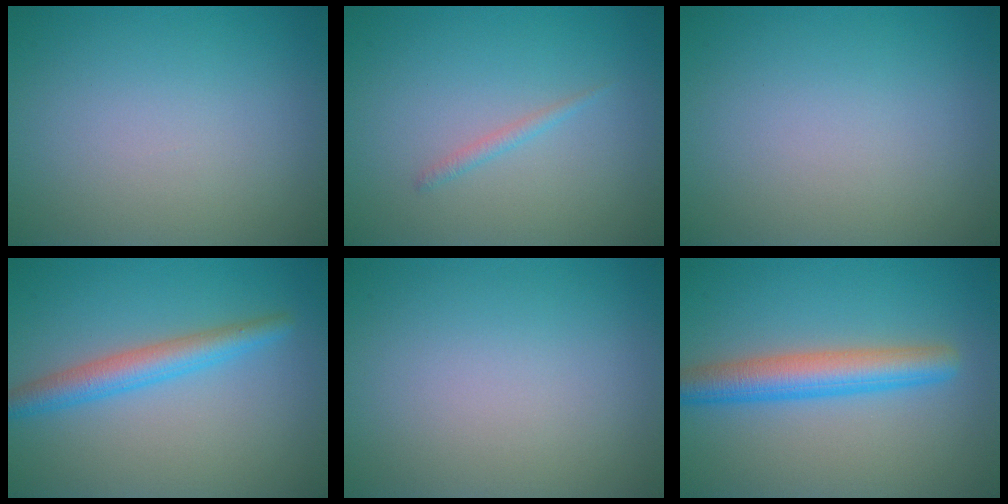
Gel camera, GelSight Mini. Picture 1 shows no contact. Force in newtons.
{"total": 0.8, "press": 0.8, "slide": 0.0}
{"total": 0.0}
{"total": 3.4, "press": 3.4, "slide": 0.0}
{"total": 0.0}
{"total": 4.7, "press": 4.7, "slide": 0.2}